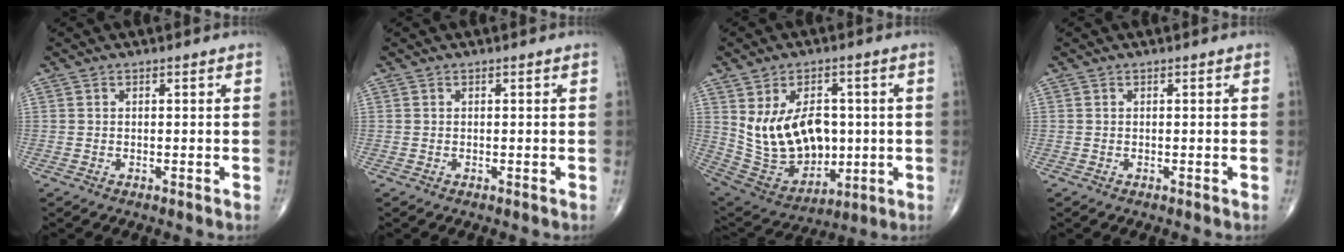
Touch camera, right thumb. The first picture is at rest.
{"total": 0.0}
{"total": 16.4, "force": [1.6, 11.2, 12.0], "torque": [-0.171, -0.007, 0.056]}
{"total": 0.0}